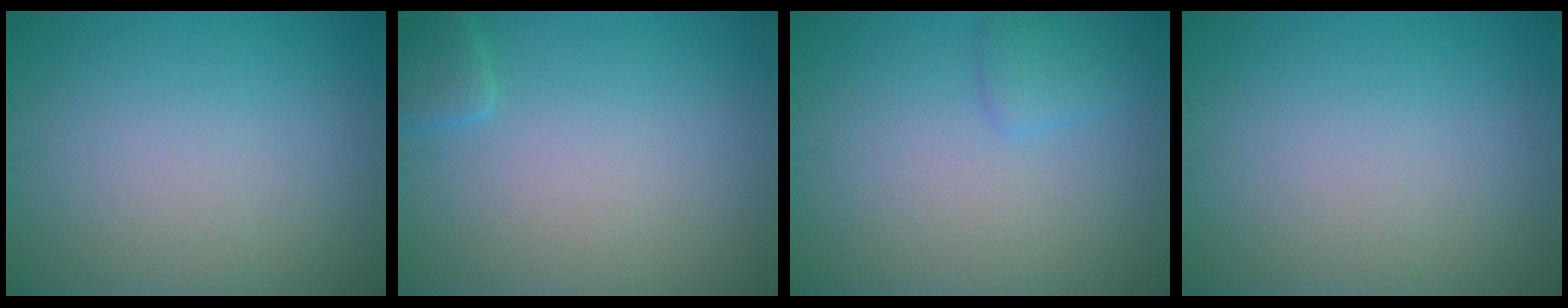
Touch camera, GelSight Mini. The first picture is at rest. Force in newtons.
{"total": 1.6, "press": 1.6, "slide": 0.1}
{"total": 1.6, "press": 1.6, "slide": 0.1}
{"total": 0.0}